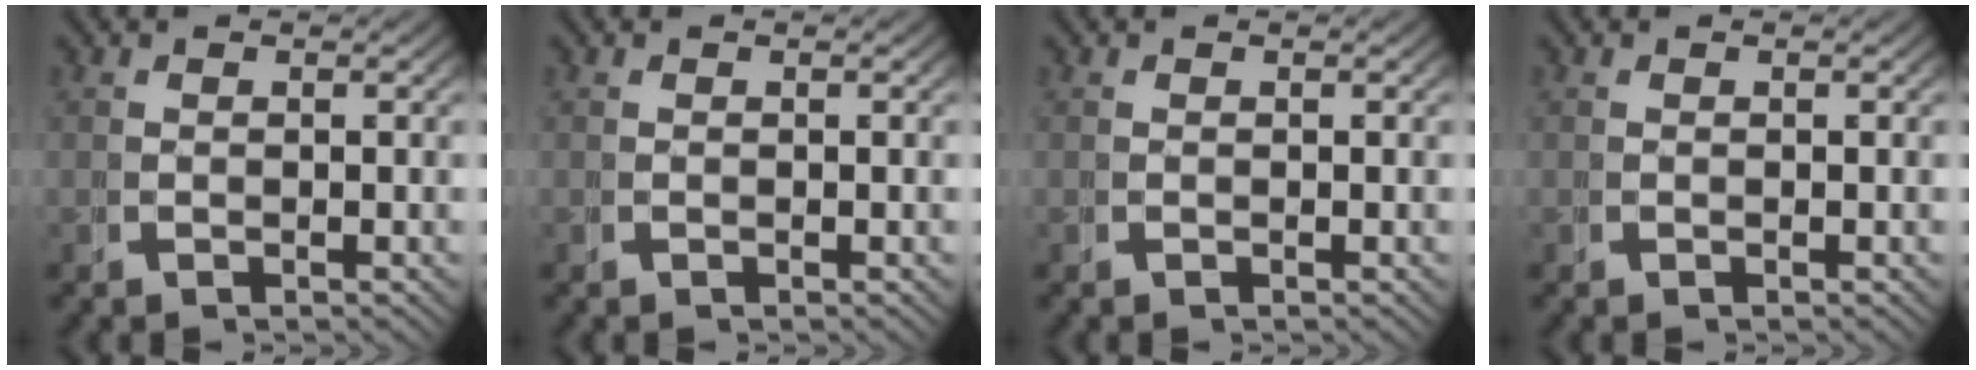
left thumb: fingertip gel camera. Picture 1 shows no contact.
{"total": 0.0}
{"total": 0.0}
{"total": 0.0}